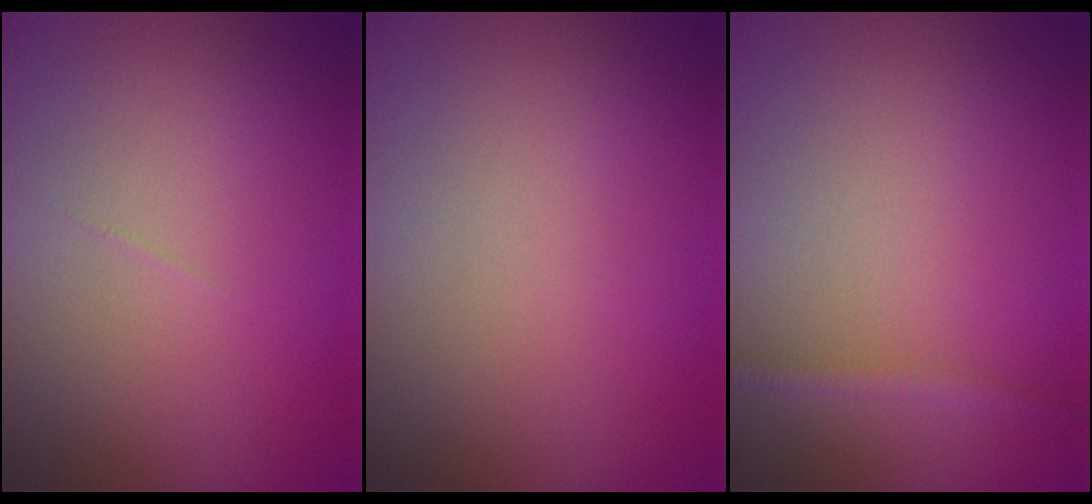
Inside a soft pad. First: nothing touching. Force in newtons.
{"total": 0.0}
{"total": 1.3, "press": 1.3, "slide": 0.0}